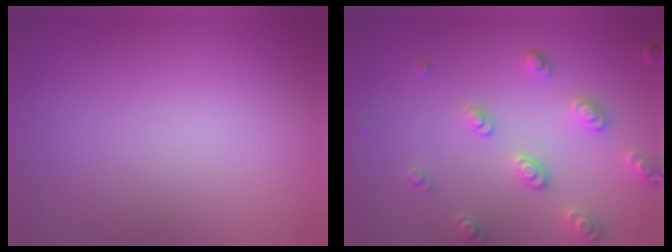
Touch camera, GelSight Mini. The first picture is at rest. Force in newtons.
{"total": 2.9, "press": 2.9, "slide": 0.5}